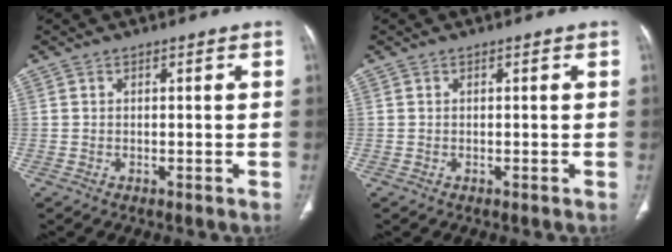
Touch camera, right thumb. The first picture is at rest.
{"total": 0.0}